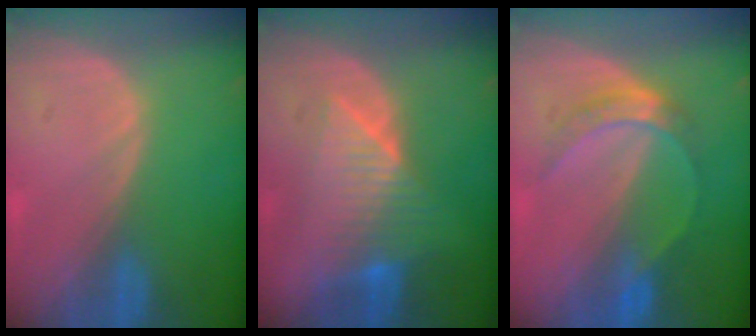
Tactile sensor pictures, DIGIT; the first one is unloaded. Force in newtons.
{"total": 7.8, "press": 7.4, "slide": 2.6}
{"total": 5.0, "press": 4.8, "slide": 1.5}